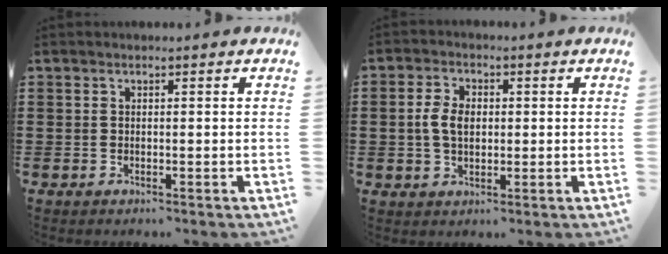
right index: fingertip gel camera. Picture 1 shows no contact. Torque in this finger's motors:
{"motor_torque": [0.07, -0.02, 0.33, 0.10]}